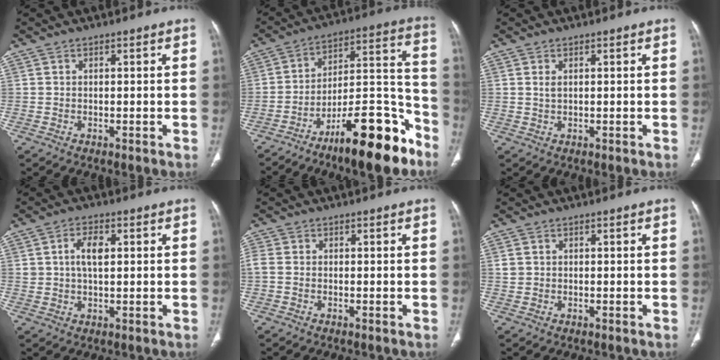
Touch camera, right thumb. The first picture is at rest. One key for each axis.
{"total": 20.3, "fx": -13.3, "fy": 5.7, "fz": 14.3, "tx": -0.199, "ty": 0.104, "tz": -0.215}
{"total": 1.1, "fx": 0.4, "fy": 0.6, "fz": 0.9, "tx": -0.021, "ty": 0.003, "tz": 0.012}
{"total": 4.9, "fx": 1.0, "fy": 2.6, "fz": 4.0, "tx": -0.074, "ty": 0.004, "tz": 0.019}
{"total": 2.2, "fx": -0.4, "fy": 1.6, "fz": 1.4, "tx": -0.041, "ty": 0.001, "tz": -0.011}
{"total": 1.3, "fx": 0.1, "fy": 1.2, "fz": 0.5, "tx": -0.009, "ty": 0.003, "tz": 0.005}